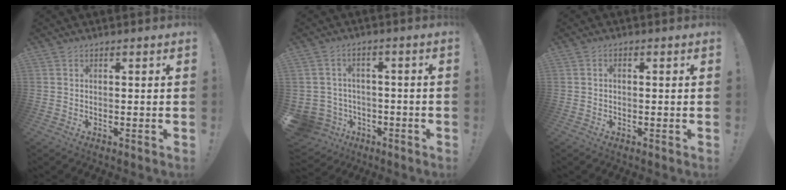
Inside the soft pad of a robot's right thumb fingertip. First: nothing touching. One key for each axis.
{"total": 7.1, "fx": -2.2, "fy": 6.5, "fz": 1.6, "tx": -0.063, "ty": 0.012, "tz": -0.032}
{"total": 1.0, "fx": -0.5, "fy": 0.5, "fz": 0.6, "tx": -0.011, "ty": 0.003, "tz": -0.010}